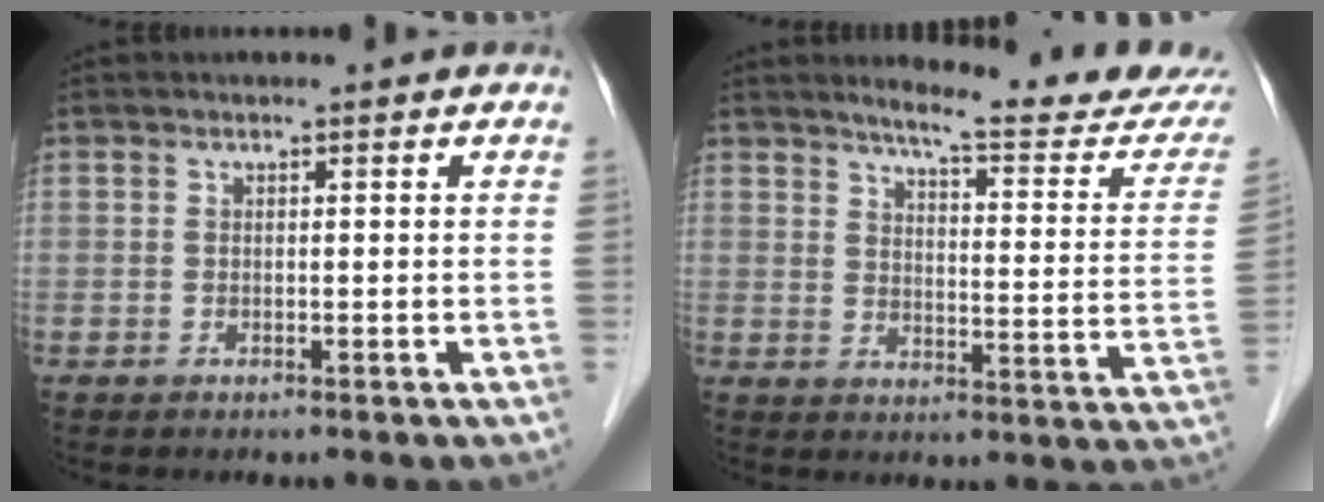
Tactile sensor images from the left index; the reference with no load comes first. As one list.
[{"total": 15.8, "force": [14.9, 0.0, 5.3], "torque": [-0.071, -0.080, 0.172]}]